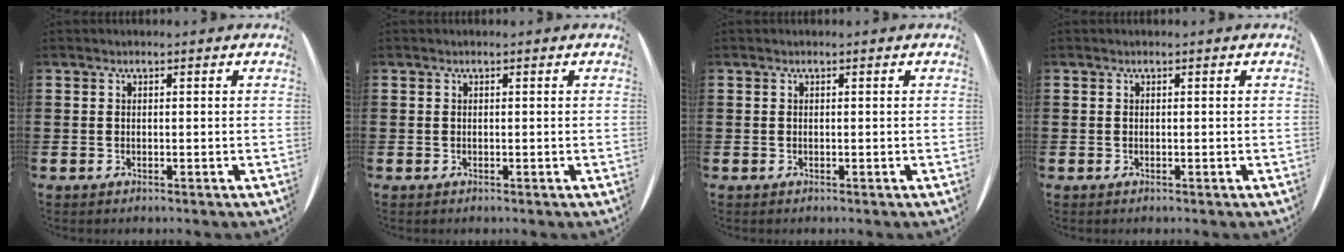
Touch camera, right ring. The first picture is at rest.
{"total": 0.0}
{"total": 0.0}
{"total": 0.0}